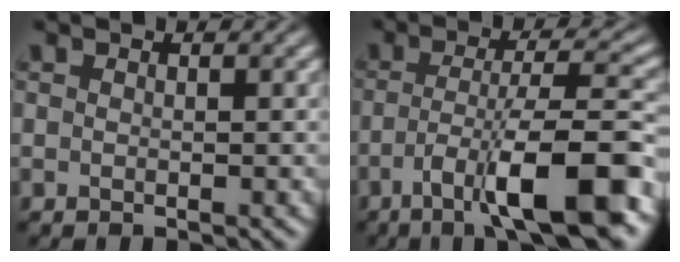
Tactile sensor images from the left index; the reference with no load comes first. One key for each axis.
{"total": 10.6, "fx": -4.8, "fy": 2.3, "fz": 9.1, "tx": -0.144, "ty": 0.006, "tz": -0.084}